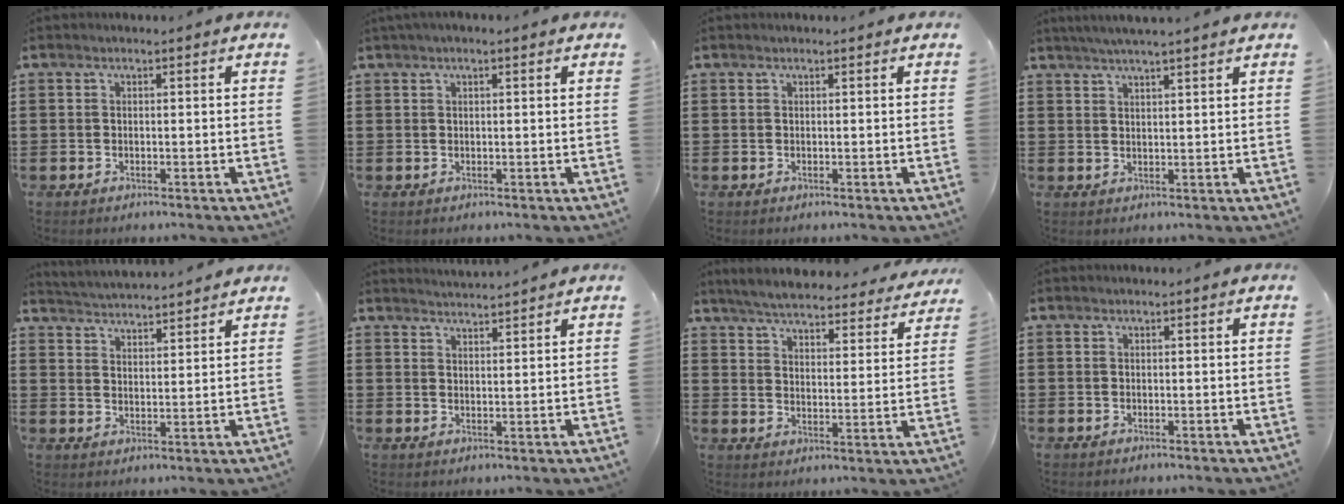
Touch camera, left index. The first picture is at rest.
{"total": 1.1, "force": [0.5, 0.1, 1.0], "torque": [-0.019, 0.002, 0.009]}
{"total": 0.0}
{"total": 2.9, "force": [2.6, -0.6, 1.1], "torque": [-0.028, -0.004, 0.048]}
{"total": 3.5, "force": [3.4, -0.5, -0.2], "torque": [-0.009, -0.023, 0.060]}
{"total": 2.4, "force": [2.4, -0.4, -0.1], "torque": [-0.004, -0.010, 0.045]}
{"total": 5.3, "force": [5.2, 0.1, 1.3], "torque": [-0.050, -0.032, 0.088]}
{"total": 0.0}